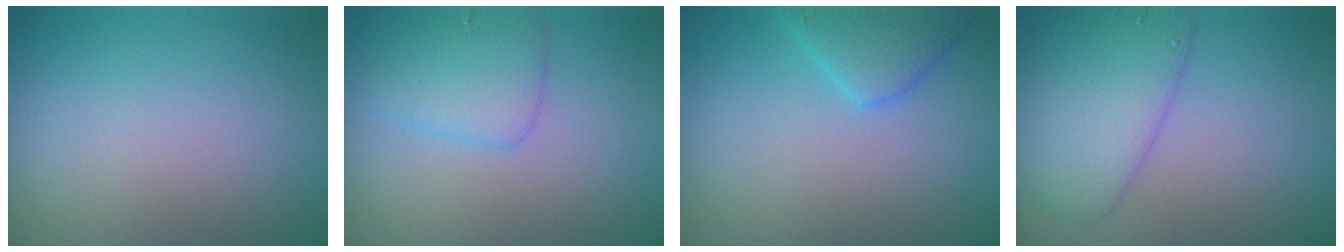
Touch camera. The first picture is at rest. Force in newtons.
{"total": 2.9, "press": 2.9, "slide": 0.0}
{"total": 2.9, "press": 2.9, "slide": 0.2}
{"total": 5.0, "press": 5.0, "slide": 0.1}